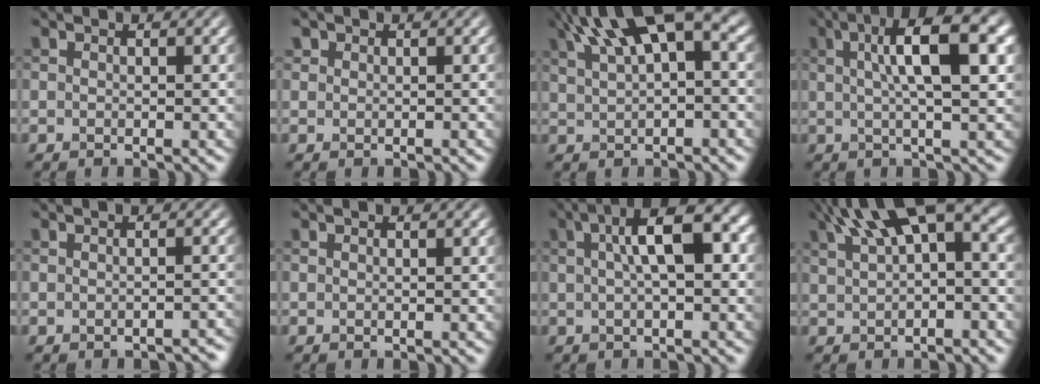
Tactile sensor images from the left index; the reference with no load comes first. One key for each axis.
{"total": 1.0, "fx": 0.6, "fy": 0.8, "fz": 0.1, "tx": 0.003, "ty": -0.001, "tz": 0.003}
{"total": 10.4, "fx": 5.2, "fy": 3.7, "fz": 8.1, "tx": -0.156, "ty": 0.027, "tz": 0.089}
{"total": 8.8, "fx": 2.6, "fy": 2.2, "fz": 8.2, "tx": -0.117, "ty": 0.020, "tz": 0.033}
{"total": 1.3, "fx": -1.2, "fy": 0.1, "fz": 0.3, "tx": 0.000, "ty": 0.005, "tz": -0.013}
{"total": 0.0}
{"total": 6.8, "fx": 1.5, "fy": 2.1, "fz": 6.2, "tx": -0.101, "ty": 0.017, "tz": 0.019}
{"total": 9.5, "fx": 4.2, "fy": 3.8, "fz": 7.6, "tx": -0.132, "ty": 0.025, "tz": 0.067}